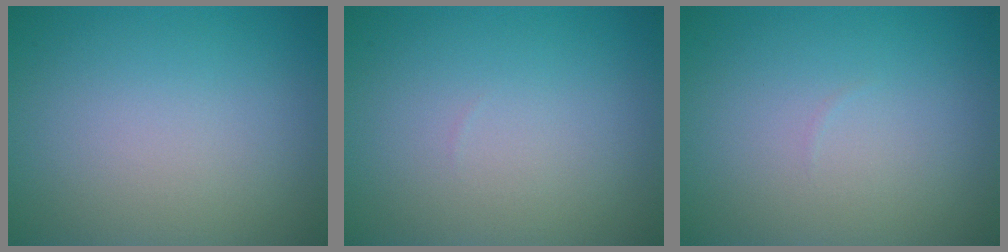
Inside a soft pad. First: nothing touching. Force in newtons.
{"total": 0.0}
{"total": 0.0}